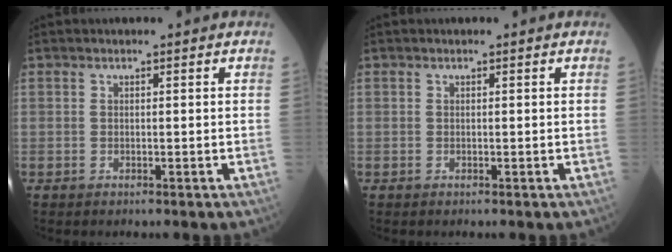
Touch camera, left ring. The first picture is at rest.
{"total": 0.0}